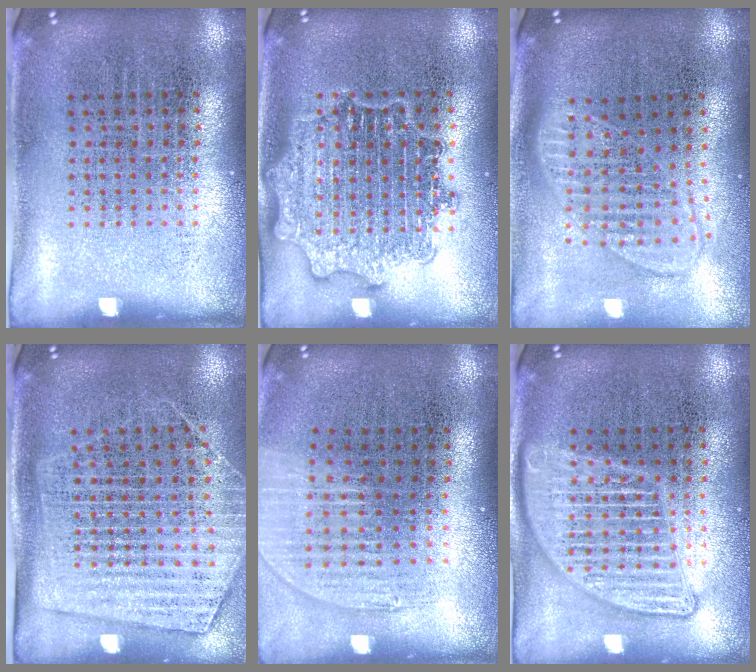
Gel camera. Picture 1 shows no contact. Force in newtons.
{"total": 2.4, "press": 2.4, "slide": 0.3}
{"total": 1.8, "press": 1.5, "slide": 1.1}
{"total": 1.8, "press": 1.5, "slide": 1.0}
{"total": 1.2, "press": 1.1, "slide": 0.5}
{"total": 2.8, "press": 2.8, "slide": 0.3}